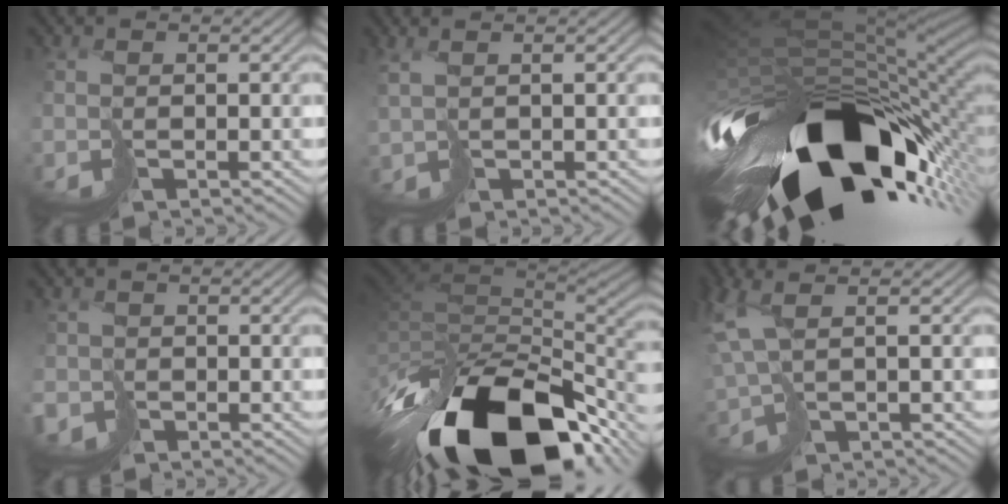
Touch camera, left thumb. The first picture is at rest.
{"total": 1.8, "force": [1.3, 0.3, 1.3], "torque": [-0.037, -0.004, 0.028]}
{"total": 16.7, "force": [-5.5, 8.5, 13.3], "torque": [-0.256, -0.036, -0.065]}
{"total": 1.5, "force": [-0.8, 1.3, -0.1], "torque": [0.011, -0.008, -0.018]}
{"total": 17.6, "force": [-8.8, 8.6, 12.7], "torque": [-0.245, -0.044, -0.105]}
{"total": 5.8, "force": [1.9, 1.8, 5.2], "torque": [-0.142, -0.006, 0.039]}